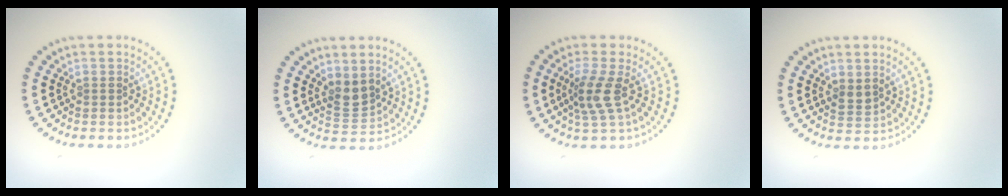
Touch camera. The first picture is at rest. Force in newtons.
{"total": 2.2, "press": 1.8, "slide": 1.2}
{"total": 2.9, "press": 2.2, "slide": 1.8}
{"total": 1.2, "press": 1.2, "slide": 0.4}